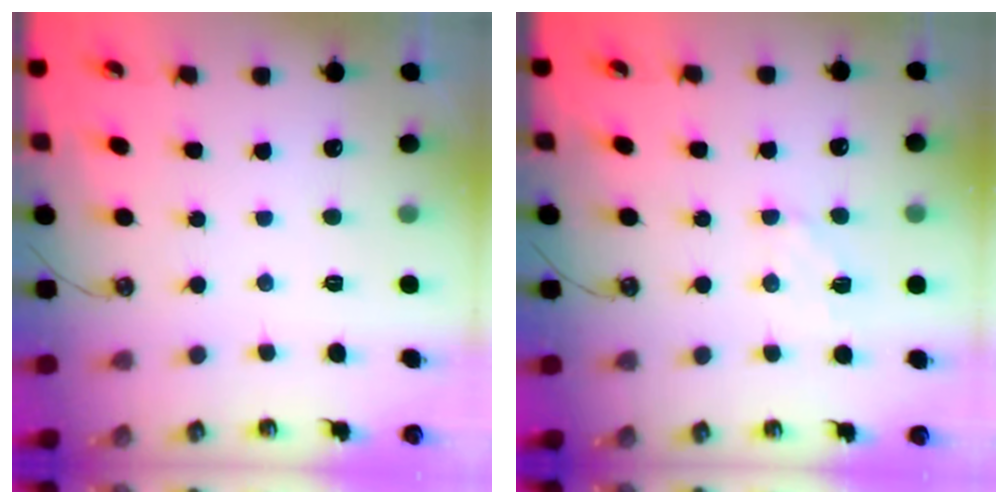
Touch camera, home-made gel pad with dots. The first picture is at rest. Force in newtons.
{"total": 7.1, "press": 7.0, "slide": 0.6}